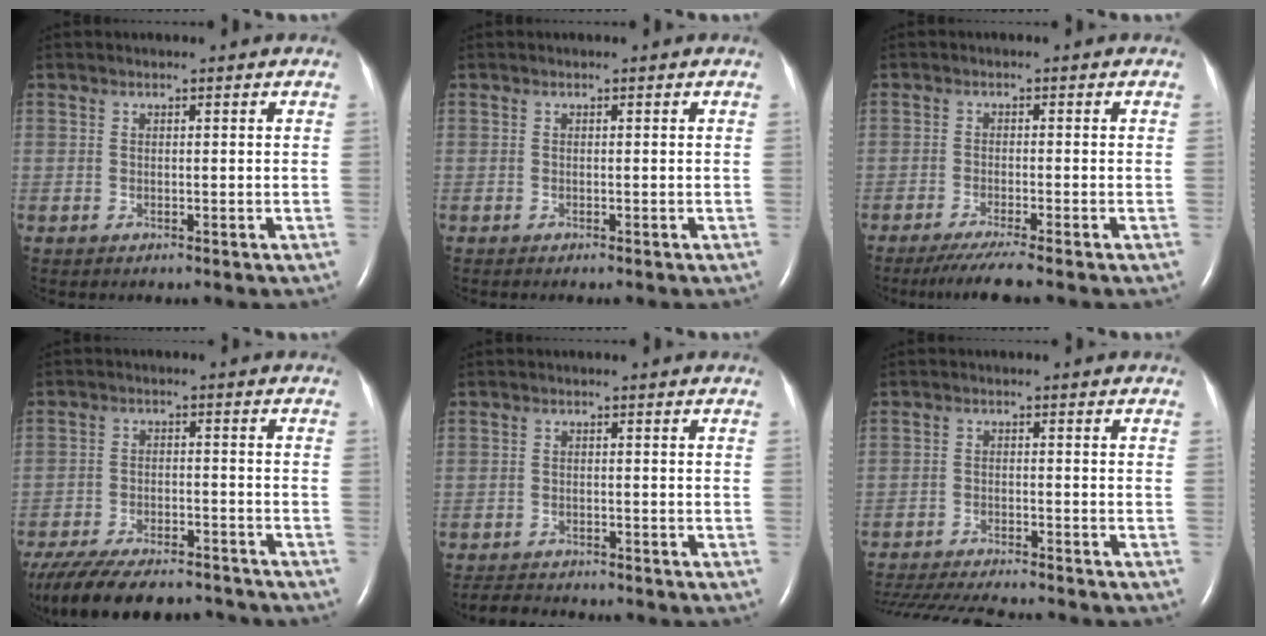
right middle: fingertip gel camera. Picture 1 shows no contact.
{"total": 0.6, "force": [-0.5, 0.1, 0.3], "torque": [-0.005, -0.001, -0.008]}
{"total": 5.3, "force": [-4.3, -0.7, 3.0], "torque": [-0.051, -0.016, -0.073]}
{"total": 18.1, "force": [-15.7, 4.9, 7.6], "torque": [-0.182, -0.022, -0.234]}
{"total": 4.8, "force": [-4.6, 1.0, 1.1], "torque": [-0.019, -0.013, -0.070]}
{"total": 15.4, "force": [-14.0, 1.9, 6.1], "torque": [-0.141, -0.029, -0.212]}